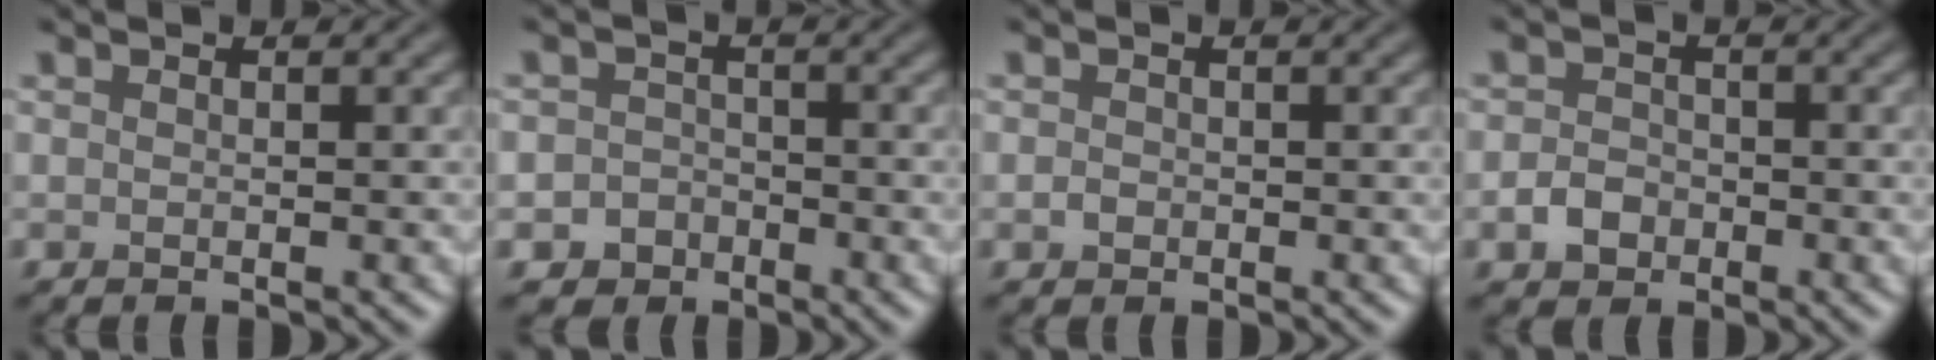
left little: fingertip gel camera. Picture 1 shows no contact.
{"total": 2.8, "force": [-1.6, 2.3, 0.3], "torque": [0.019, 0.003, -0.033]}
{"total": 0.7, "force": [-0.2, 0.6, 0.3], "torque": [-0.005, -0.002, -0.005]}
{"total": 2.2, "force": [-0.9, 1.7, 1.0], "torque": [-0.015, 0.000, -0.022]}